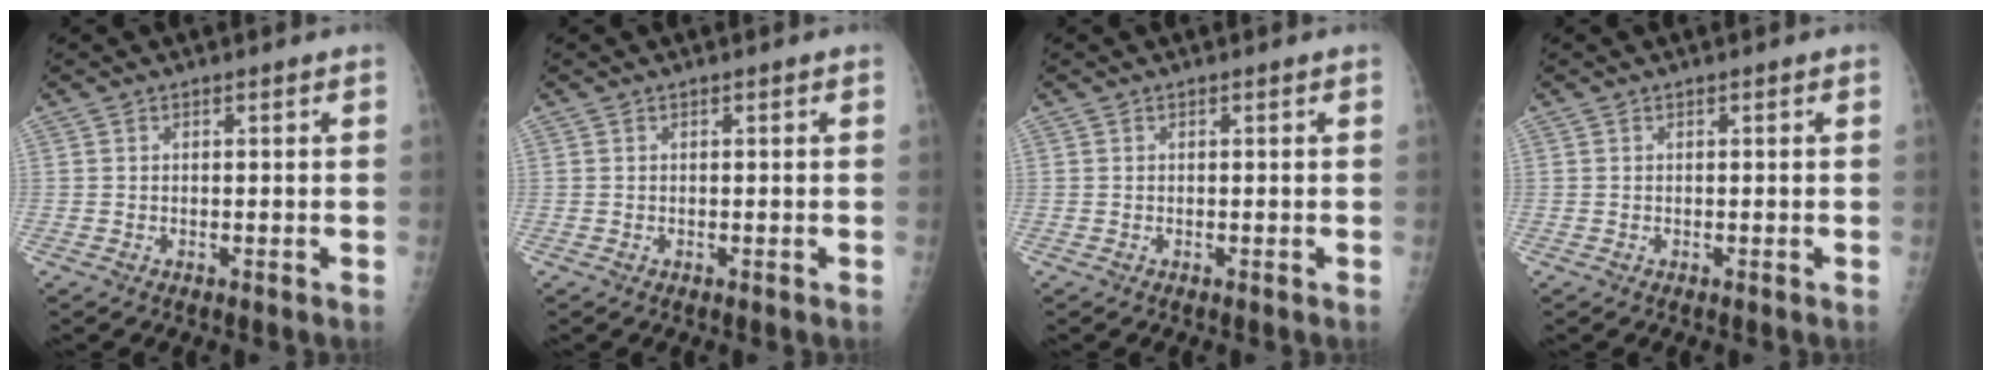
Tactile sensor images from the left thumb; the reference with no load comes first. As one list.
[{"total": 0.0}, {"total": 0.0}, {"total": 0.0}]